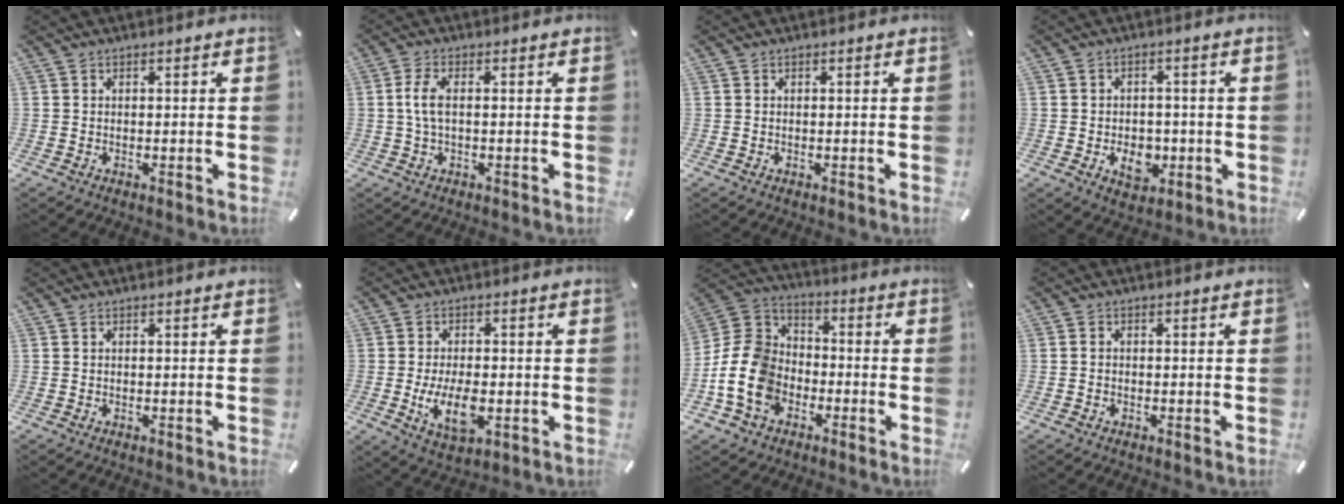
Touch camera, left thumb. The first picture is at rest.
{"total": 4.7, "force": [0.1, 1.6, 4.4], "torque": [-0.102, -0.006, -0.005]}
{"total": 0.0}
{"total": 7.2, "force": [-1.9, 5.4, 4.3], "torque": [-0.057, 0.002, -0.030]}
{"total": 0.0}
{"total": 8.7, "force": [-2.0, 4.4, 7.2], "torque": [-0.147, -0.006, -0.036]}
{"total": 14.4, "force": [-5.3, 11.4, 6.9], "torque": [-0.160, 0.032, -0.098]}
{"total": 0.9, "force": [-0.4, 0.6, 0.6], "torque": [-0.011, 0.002, -0.008]}